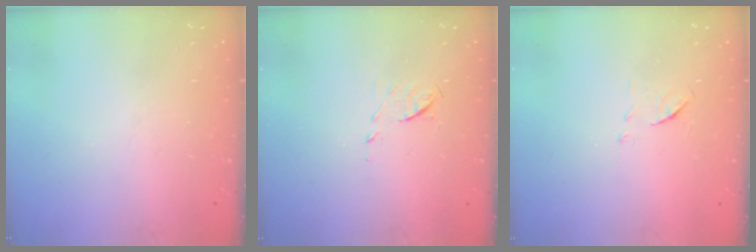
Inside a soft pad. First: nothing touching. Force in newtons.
{"total": 5.8, "press": 5.8, "slide": 0.8}
{"total": 6.3, "press": 6.3, "slide": 0.6}